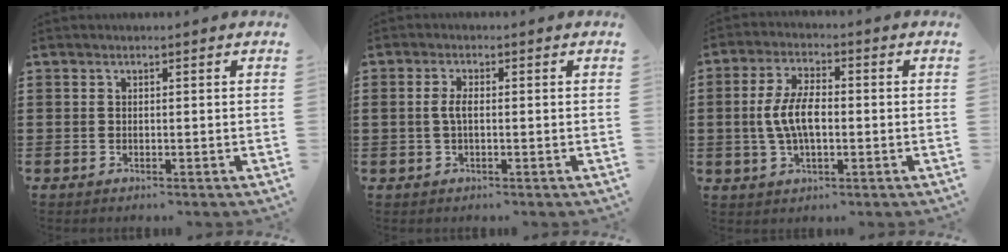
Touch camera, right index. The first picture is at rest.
{"total": 2.4, "force": [0.0, 0.9, 2.2], "torque": [-0.059, -0.004, -0.006]}
{"total": 7.0, "force": [-0.4, 3.1, 6.3], "torque": [-0.141, -0.002, -0.015]}